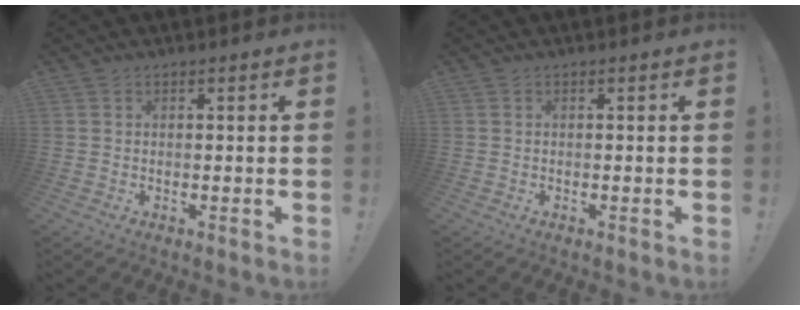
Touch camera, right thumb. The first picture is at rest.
{"total": 0.0}